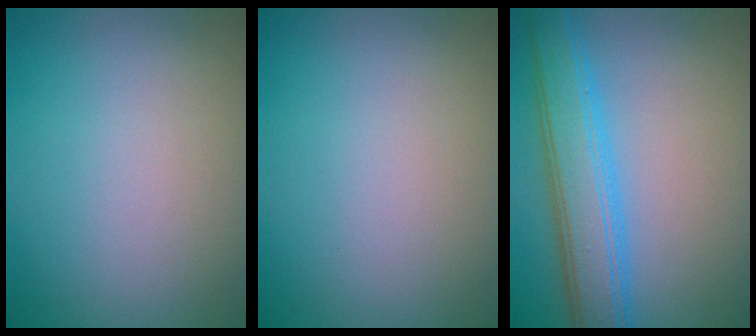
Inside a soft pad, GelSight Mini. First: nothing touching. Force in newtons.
{"total": 0.0}
{"total": 5.7, "press": 5.7, "slide": 0.1}